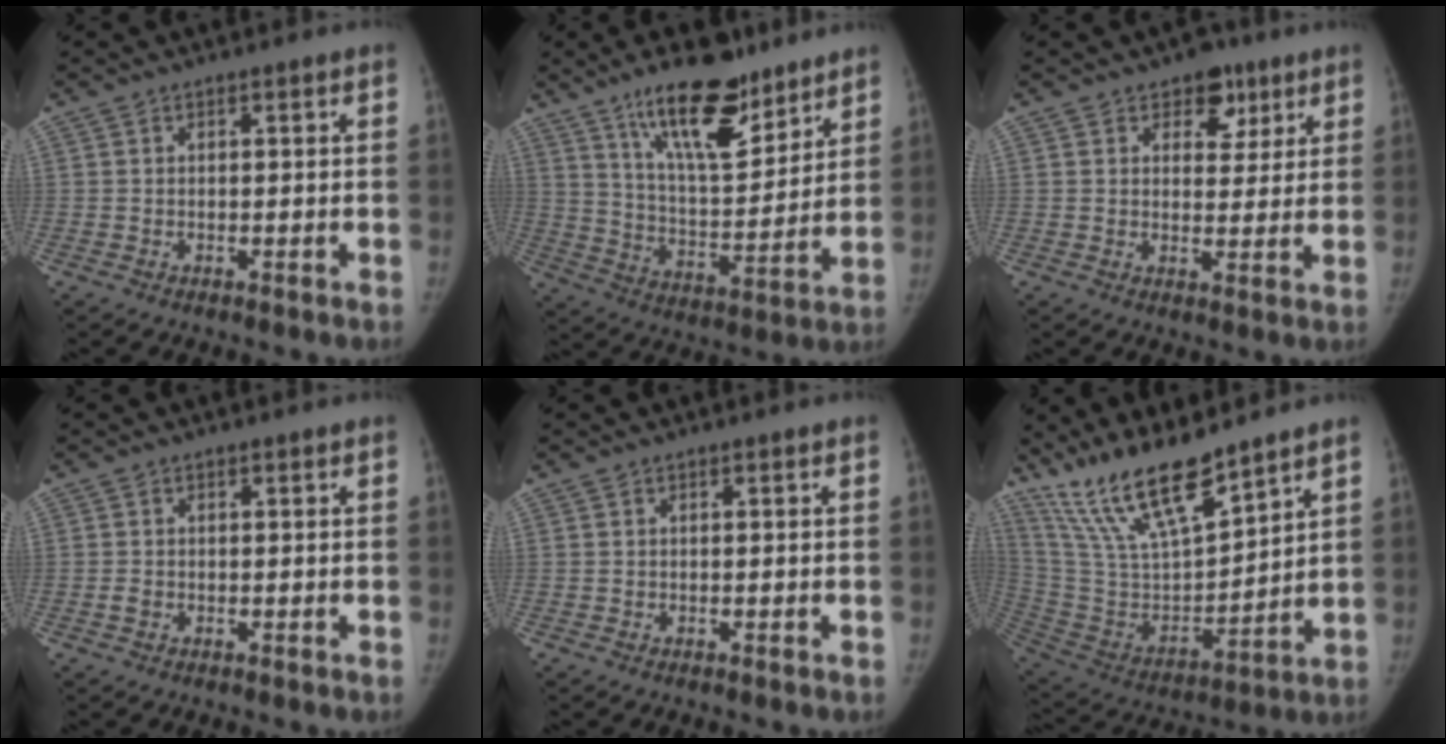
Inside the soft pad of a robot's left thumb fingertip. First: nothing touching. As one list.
[{"total": 17.3, "force": [12.0, 6.2, 10.9], "torque": [-0.140, -0.075, 0.208]}, {"total": 6.4, "force": [3.7, 4.3, 2.9], "torque": [0.000, -0.015, 0.049]}, {"total": 0.9, "force": [-0.2, 0.8, 0.5], "torque": [-0.007, 0.000, -0.004]}, {"total": 0.0}, {"total": 17.7, "force": [14.2, 3.8, 9.8], "torque": [-0.162, -0.071, 0.284]}]